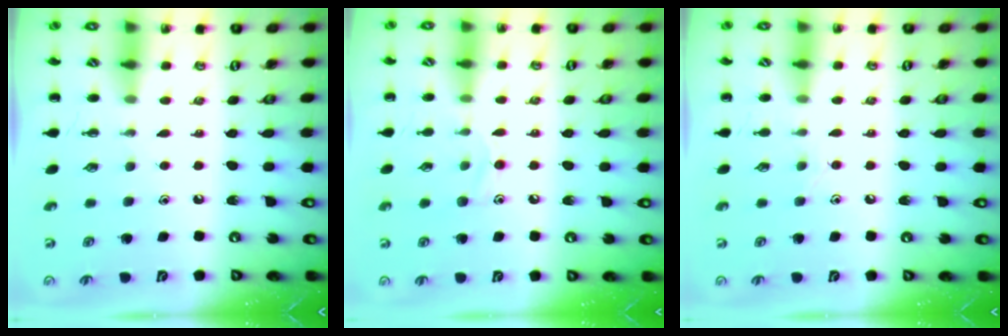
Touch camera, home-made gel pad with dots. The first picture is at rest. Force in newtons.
{"total": 8.0, "press": 7.6, "slide": 2.3}
{"total": 4.0, "press": 3.8, "slide": 1.2}